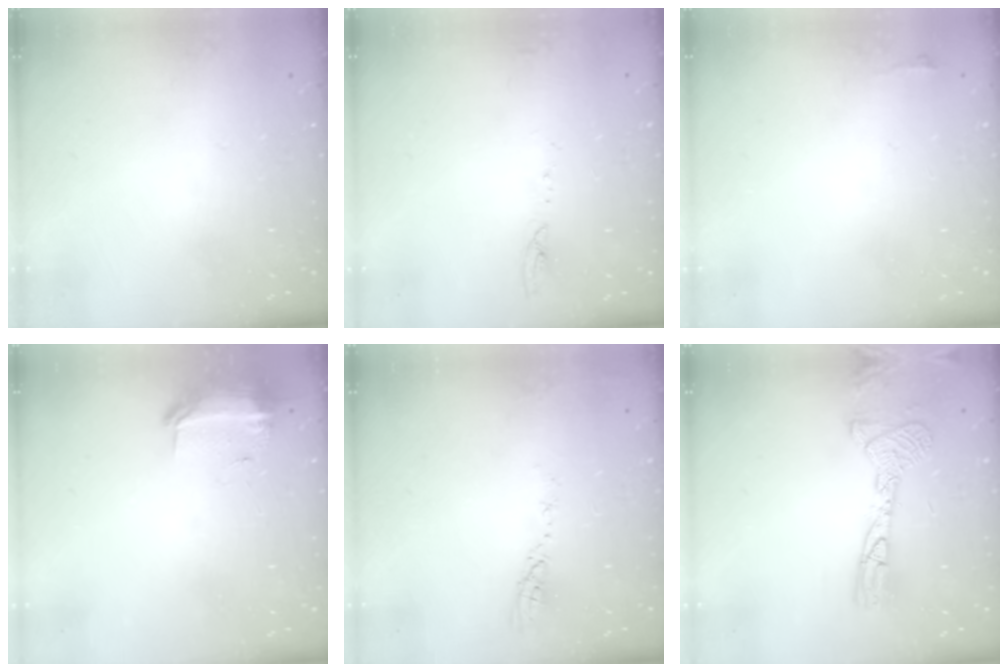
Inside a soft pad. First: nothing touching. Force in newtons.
{"total": 4.9, "press": 4.9, "slide": 0.5}
{"total": 3.9, "press": 2.7, "slide": 2.8}
{"total": 8.7, "press": 8.5, "slide": 1.8}
{"total": 4.0, "press": 3.9, "slide": 0.4}
{"total": 13.3, "press": 13.0, "slide": 2.6}